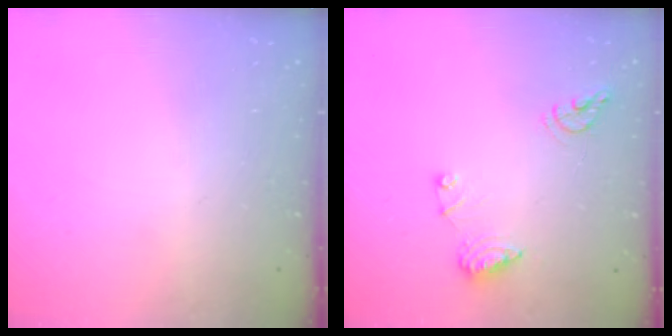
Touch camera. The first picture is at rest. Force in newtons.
{"total": 8.9, "press": 8.9, "slide": 1.0}